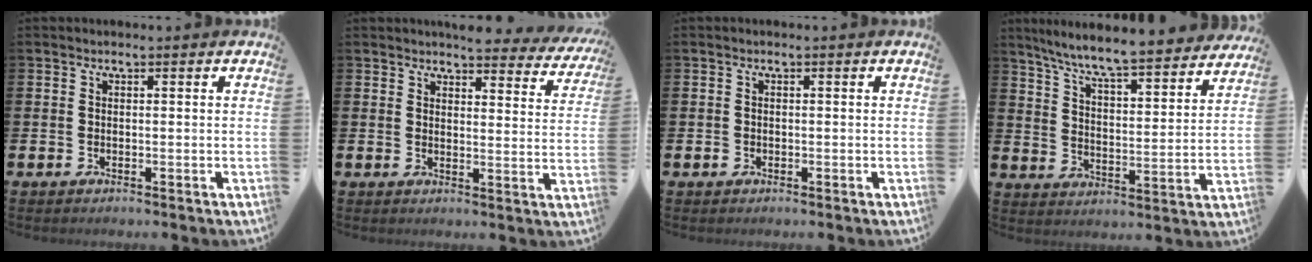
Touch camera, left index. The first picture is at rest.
{"total": 4.3, "force": [4.2, 0.8, 0.5], "torque": [-0.010, -0.029, 0.072]}
{"total": 0.7, "force": [-0.3, 0.6, 0.2], "torque": [-0.004, 0.005, -0.007]}
{"total": 8.0, "force": [7.5, 0.2, 2.7], "torque": [-0.083, -0.061, 0.128]}